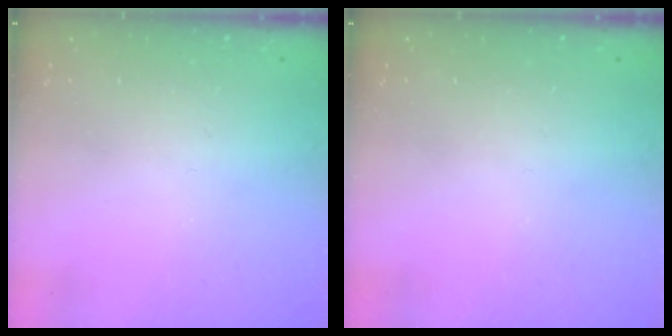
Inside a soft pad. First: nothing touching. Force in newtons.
{"total": 0.0}